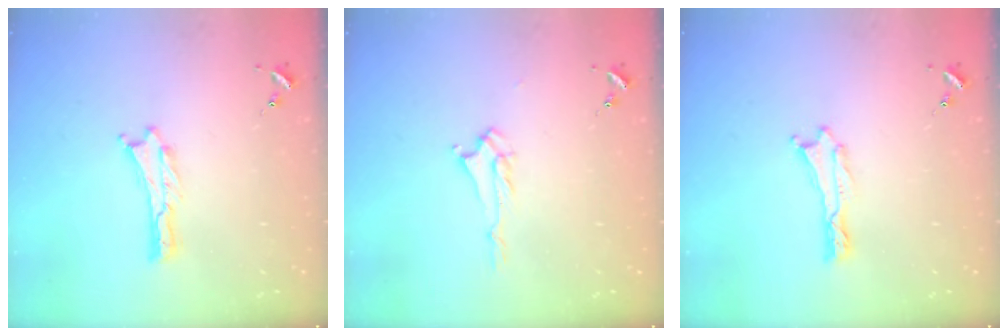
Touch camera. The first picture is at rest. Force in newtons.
{"total": 1.3, "press": 1.3, "slide": 0.2}
{"total": 0.0}